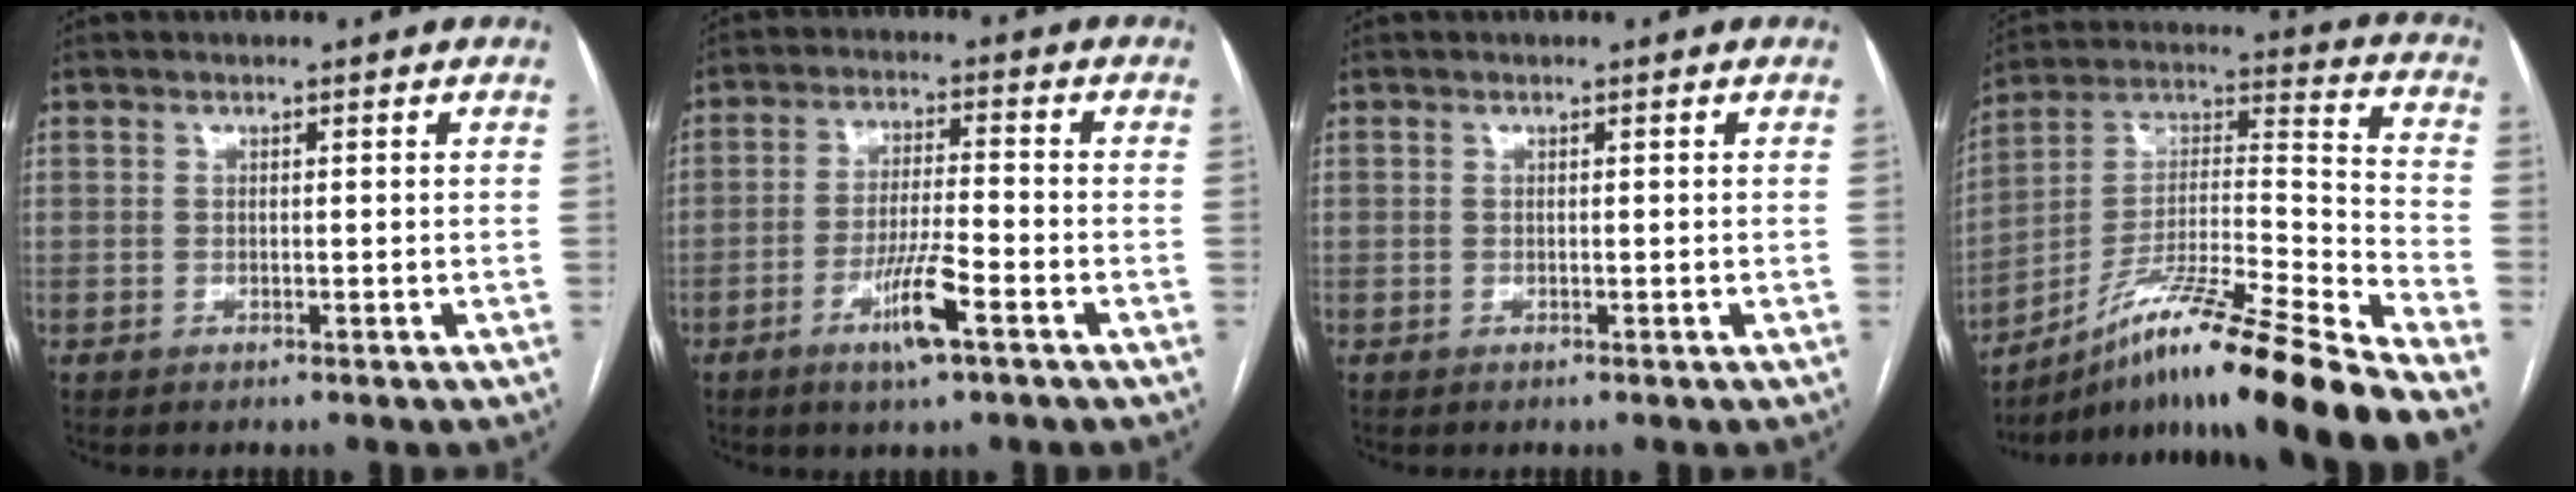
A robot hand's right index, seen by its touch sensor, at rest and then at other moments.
{"total": 7.5, "force": [-3.9, 0.2, 6.4], "torque": [-0.124, -0.009, -0.070]}
{"total": 0.0}
{"total": 23.4, "force": [-17.8, -1.6, 15.0], "torque": [-0.230, 0.002, -0.314]}